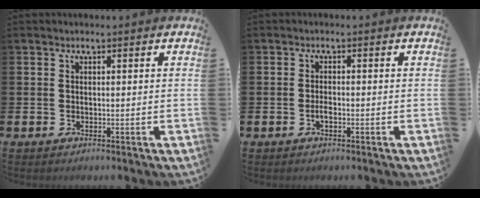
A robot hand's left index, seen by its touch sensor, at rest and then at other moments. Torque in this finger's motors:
{"motor_torque": [0.34, 0.06, 0.02, 0.03]}